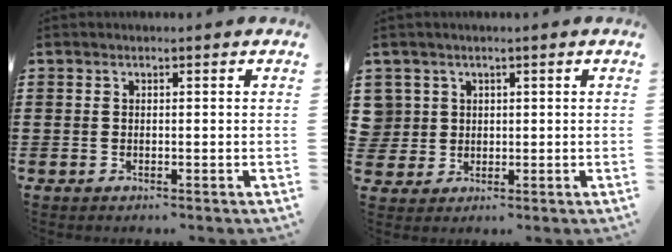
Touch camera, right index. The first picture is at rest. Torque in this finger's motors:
{"motor_torque": [-0.06, 1.05, 0.02, -0.07]}